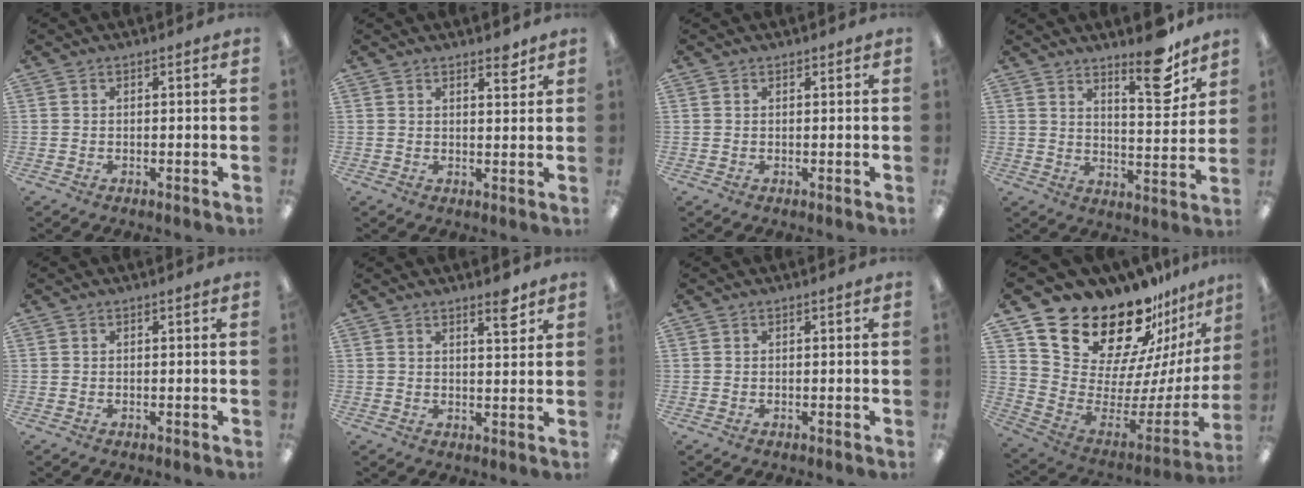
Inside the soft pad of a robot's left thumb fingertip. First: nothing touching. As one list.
[{"total": 3.2, "force": [2.6, 0.9, 1.7], "torque": [-0.006, -0.020, 0.039]}, {"total": 0.6, "force": [0.5, 0.3, 0.0], "torque": [0.000, 0.001, 0.009]}, {"total": 13.1, "force": [9.4, 4.0, 8.1], "torque": [-0.093, -0.069, 0.153]}, {"total": 0.0}, {"total": 4.7, "force": [3.4, 1.1, 3.1], "torque": [-0.028, -0.023, 0.050]}, {"total": 0.0}, {"total": 24.1, "force": [19.3, 10.2, 10.2], "torque": [-0.166, -0.153, 0.358]}]